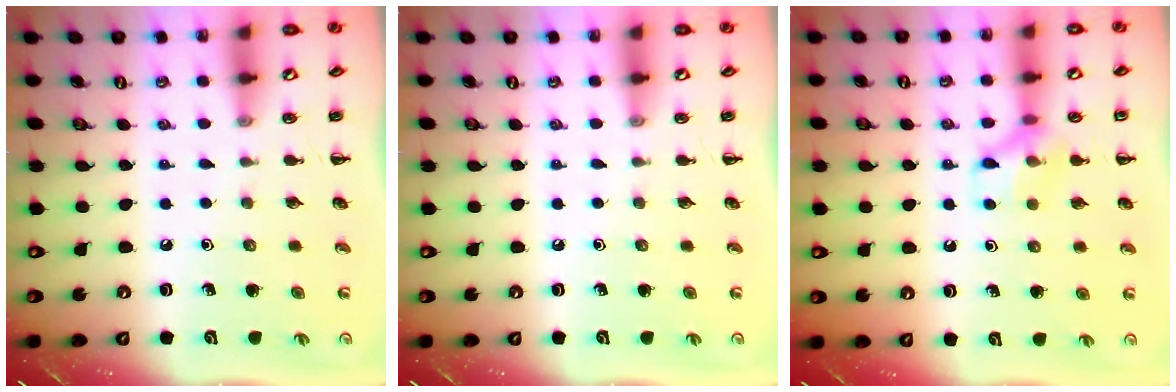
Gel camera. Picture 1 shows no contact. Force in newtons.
{"total": 0.0}
{"total": 10.0, "press": 9.9, "slide": 1.0}